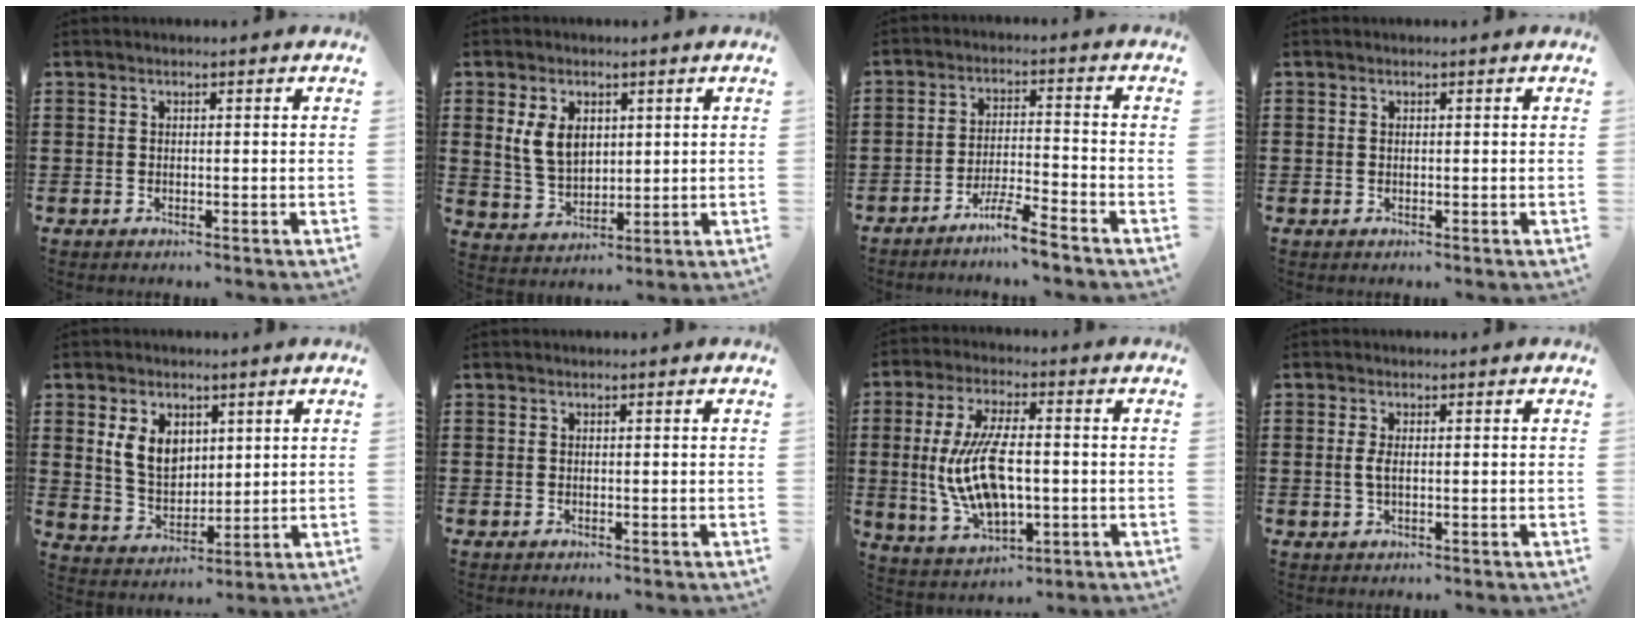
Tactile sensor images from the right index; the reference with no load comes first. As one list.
[{"total": 6.1, "force": [1.8, 4.1, 4.2], "torque": [-0.109, 0.007, 0.027]}, {"total": 5.6, "force": [-5.0, -0.4, 2.4], "torque": [-0.055, -0.008, -0.099]}, {"total": 0.0}, {"total": 7.0, "force": [2.3, 4.9, 4.4], "torque": [-0.103, 0.009, 0.039]}, {"total": 0.0}, {"total": 11.0, "force": [-0.7, 4.9, 9.8], "torque": [-0.221, -0.007, -0.017]}, {"total": 1.9, "force": [0.0, 0.7, 1.8], "torque": [-0.042, 0.000, -0.003]}]